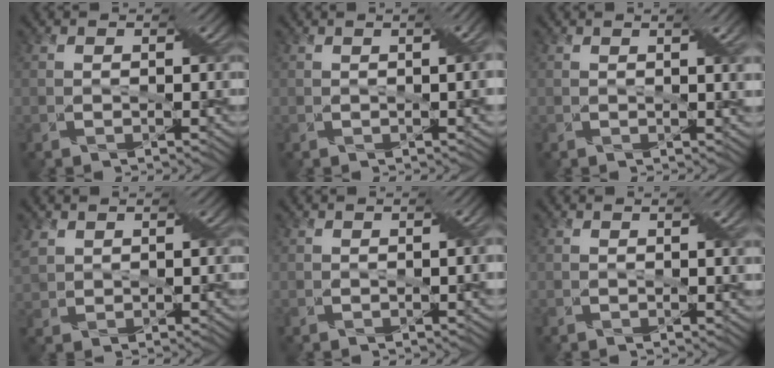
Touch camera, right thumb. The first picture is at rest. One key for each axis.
{"total": 3.6, "fx": 0.1, "fy": 0.5, "fz": 3.6, "tx": -0.050, "ty": 0.014, "tz": -0.001}
{"total": 2.9, "fx": 0.9, "fy": 0.0, "fz": 2.8, "tx": -0.043, "ty": 0.008, "tz": 0.015}
{"total": 3.8, "fx": 1.6, "fy": 2.6, "fz": 2.2, "tx": -0.069, "ty": 0.002, "tz": 0.030}
{"total": 2.3, "fx": 0.0, "fy": 0.6, "fz": 2.3, "tx": -0.029, "ty": 0.006, "tz": -0.001}
{"total": 1.5, "fx": 0.5, "fy": -0.4, "fz": 1.4, "tx": -0.023, "ty": 0.007, "tz": 0.011}